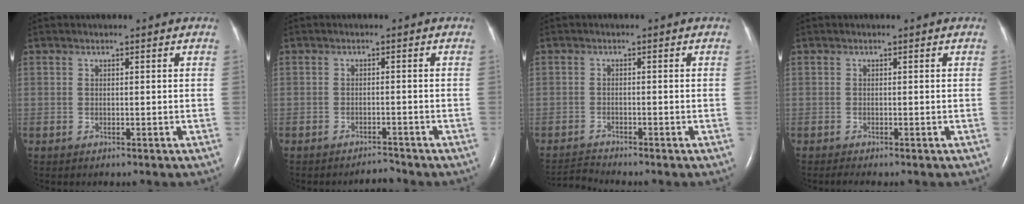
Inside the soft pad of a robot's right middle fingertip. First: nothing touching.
{"total": 1.5, "force": [-1.5, -0.2, -0.2], "torque": [0.002, -0.006, -0.021]}
{"total": 2.5, "force": [-2.3, -1.0, -0.3], "torque": [-0.004, -0.022, -0.044]}
{"total": 0.6, "force": [-0.6, -0.1, 0.3], "torque": [-0.012, -0.003, -0.012]}